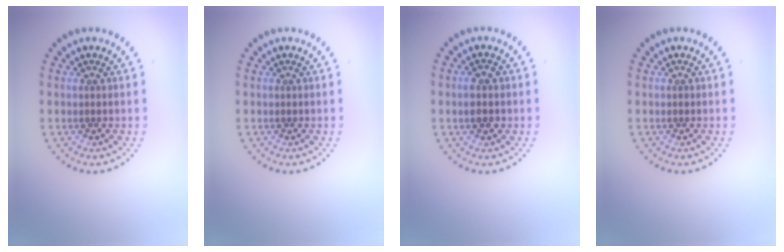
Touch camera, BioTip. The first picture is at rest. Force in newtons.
{"total": 0.0}
{"total": 2.6, "press": 2.6, "slide": 0.2}
{"total": 0.0}